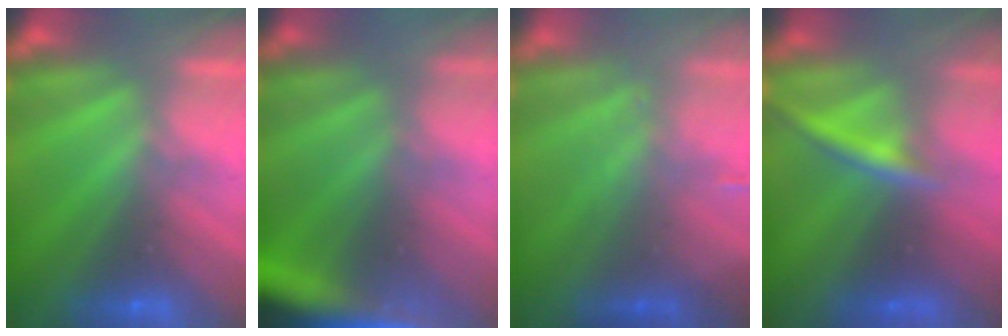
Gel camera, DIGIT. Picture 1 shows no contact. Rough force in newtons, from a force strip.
{"total": 6.1}
{"total": 2.6}
{"total": 2.4}